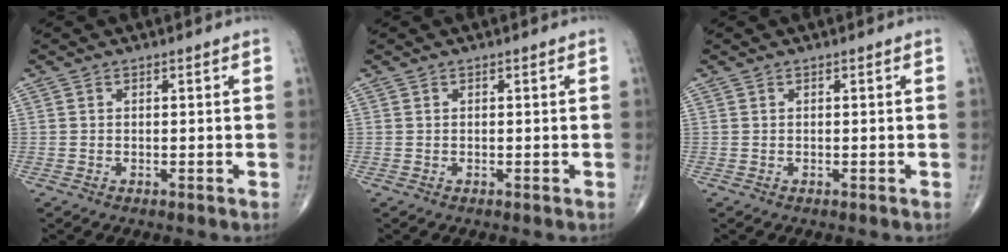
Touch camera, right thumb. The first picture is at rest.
{"total": 0.0}
{"total": 0.0}